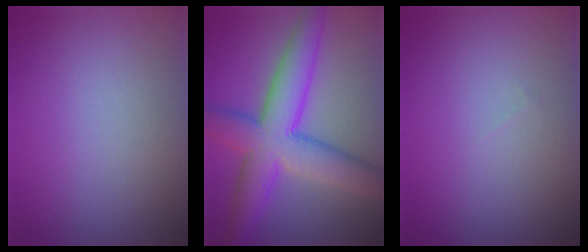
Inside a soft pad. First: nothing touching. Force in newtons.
{"total": 9.4, "press": 9.4, "slide": 0.3}
{"total": 0.0}